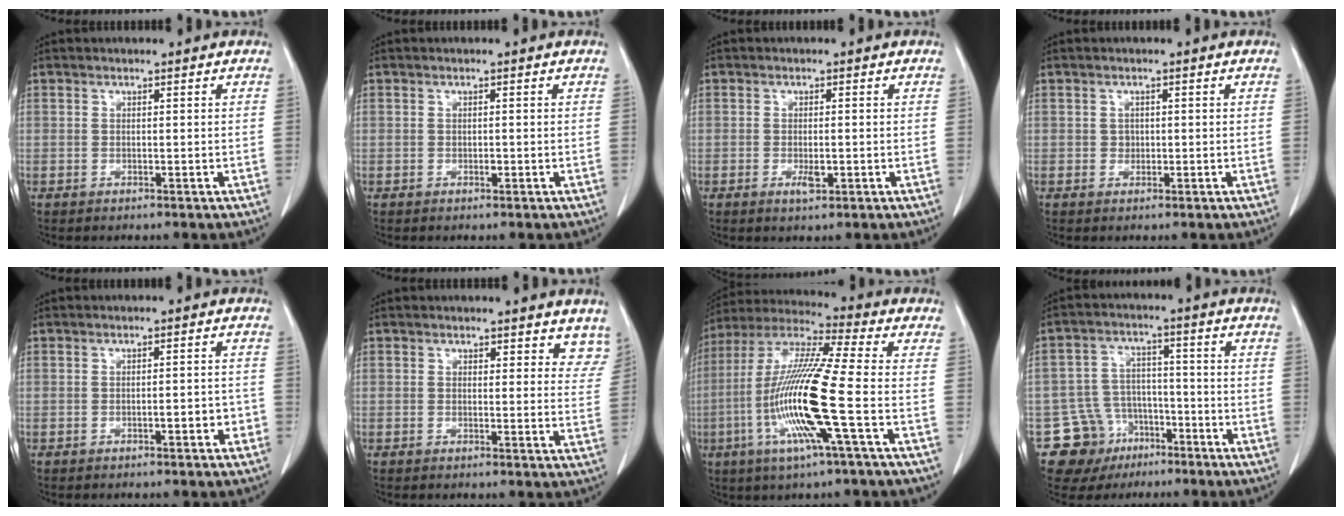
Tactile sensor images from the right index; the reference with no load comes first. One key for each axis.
{"total": 0.6, "fx": -0.2, "fy": 0.4, "fz": 0.5, "tx": -0.008, "ty": 0.001, "tz": -0.003}
{"total": 2.3, "fx": -0.7, "fy": 0.6, "fz": 2.0, "tx": -0.037, "ty": -0.003, "tz": -0.008}
{"total": 1.1, "fx": 0.0, "fy": 1.0, "fz": 0.4, "tx": -0.005, "ty": 0.003, "tz": 0.002}
{"total": 2.4, "fx": -1.0, "fy": 0.7, "fz": 2.0, "tx": -0.027, "ty": 0.004, "tz": -0.012}
{"total": 5.6, "fx": 4.8, "fy": 2.4, "fz": 1.6, "tx": 0.016, "ty": -0.014, "tz": 0.042}
{"total": 16.7, "fx": -4.3, "fy": -0.3, "fz": 16.2, "tx": -0.333, "ty": -0.011, "tz": -0.094}
{"total": 10.8, "fx": -5.8, "fy": 9.0, "fz": 1.5, "tx": -0.030, "ty": 0.042, "tz": -0.081}